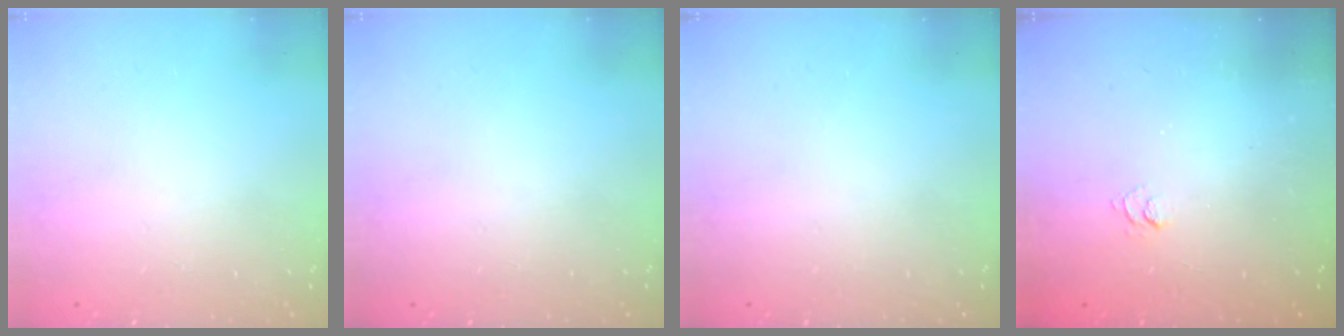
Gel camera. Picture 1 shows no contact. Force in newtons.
{"total": 0.0}
{"total": 0.0}
{"total": 1.9, "press": 1.5, "slide": 1.3}